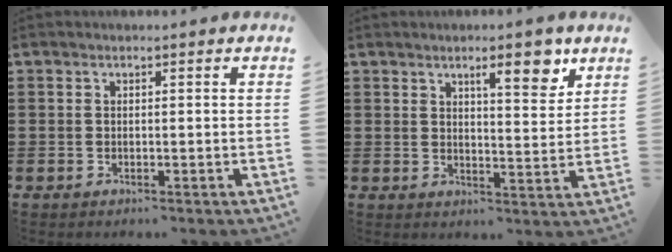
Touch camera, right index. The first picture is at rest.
{"total": 6.8, "force": [4.3, 1.8, 4.9], "torque": [-0.066, -0.010, 0.065]}